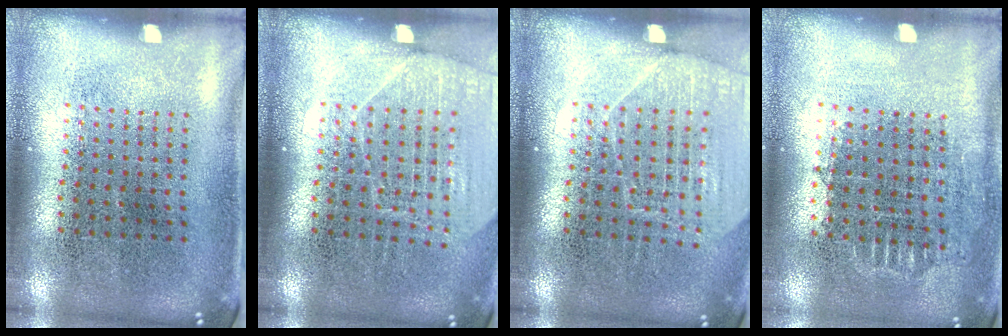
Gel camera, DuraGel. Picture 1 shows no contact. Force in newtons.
{"total": 1.6, "press": 1.6, "slide": 0.3}
{"total": 1.6, "press": 1.6, "slide": 0.3}
{"total": 0.9, "press": 0.8, "slide": 0.4}